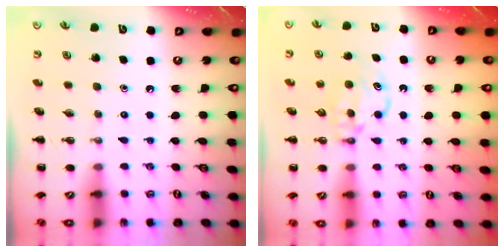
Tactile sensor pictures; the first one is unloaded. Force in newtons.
{"total": 6.5, "press": 6.5, "slide": 0.6}